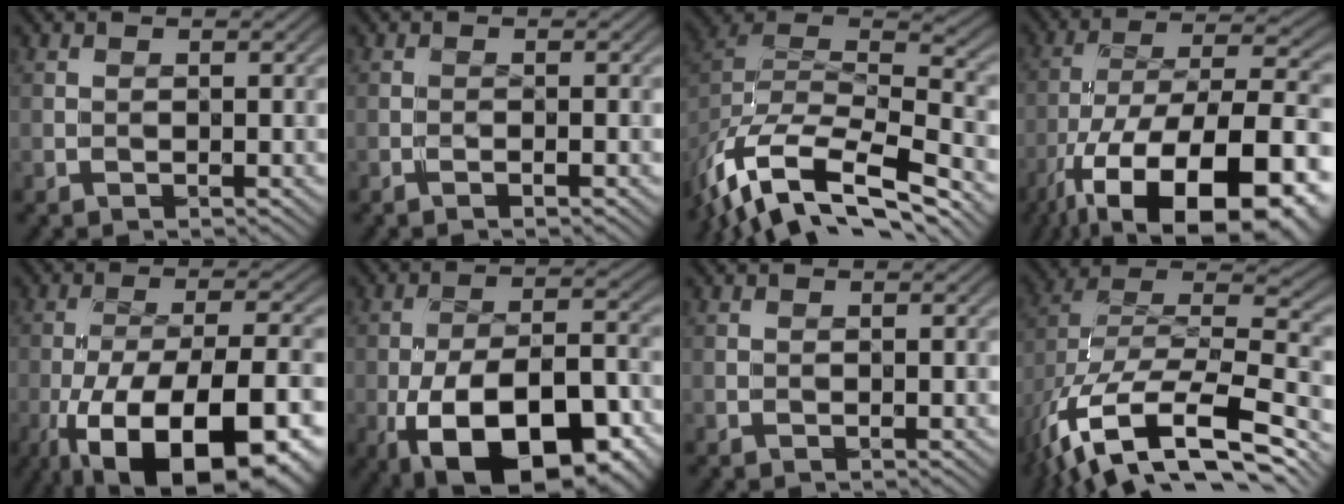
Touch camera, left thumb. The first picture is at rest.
{"total": 0.9, "force": [-0.6, -0.4, 0.4], "torque": [-0.011, 0.000, -0.011]}
{"total": 13.2, "force": [-9.7, 4.8, 7.6], "torque": [-0.193, -0.011, -0.155]}
{"total": 19.2, "force": [-10.8, 8.1, 13.6], "torque": [-0.227, -0.036, -0.157]}
{"total": 17.6, "force": [-9.5, 6.2, 13.5], "torque": [-0.202, -0.021, -0.142]}
{"total": 16.6, "force": [-7.9, 7.7, 12.3], "torque": [-0.196, -0.020, -0.120]}
{"total": 0.0}
{"total": 15.3, "force": [-8.8, 6.3, 10.8], "torque": [-0.237, -0.014, -0.141]}